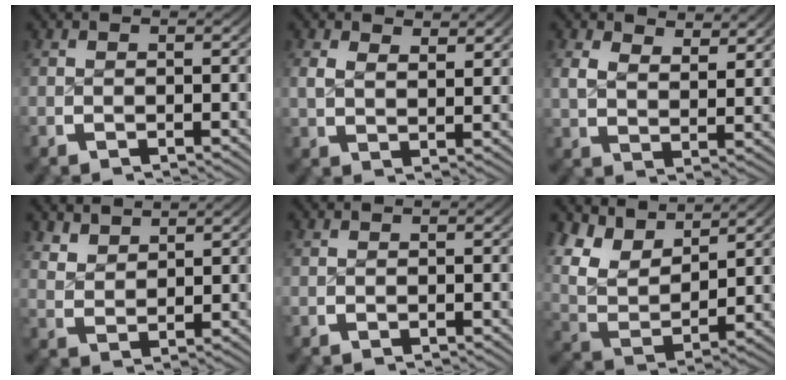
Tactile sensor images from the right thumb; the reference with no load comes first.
{"total": 2.6, "force": [1.8, 1.1, 1.5], "torque": [-0.025, -0.010, 0.041]}
{"total": 3.5, "force": [2.5, 1.6, 2.0], "torque": [-0.033, -0.013, 0.054]}
{"total": 2.8, "force": [2.5, 1.0, 0.8], "torque": [-0.012, -0.005, 0.057]}
{"total": 0.0}
{"total": 8.8, "force": [2.7, 5.9, 6.0], "torque": [-0.148, -0.024, 0.057]}